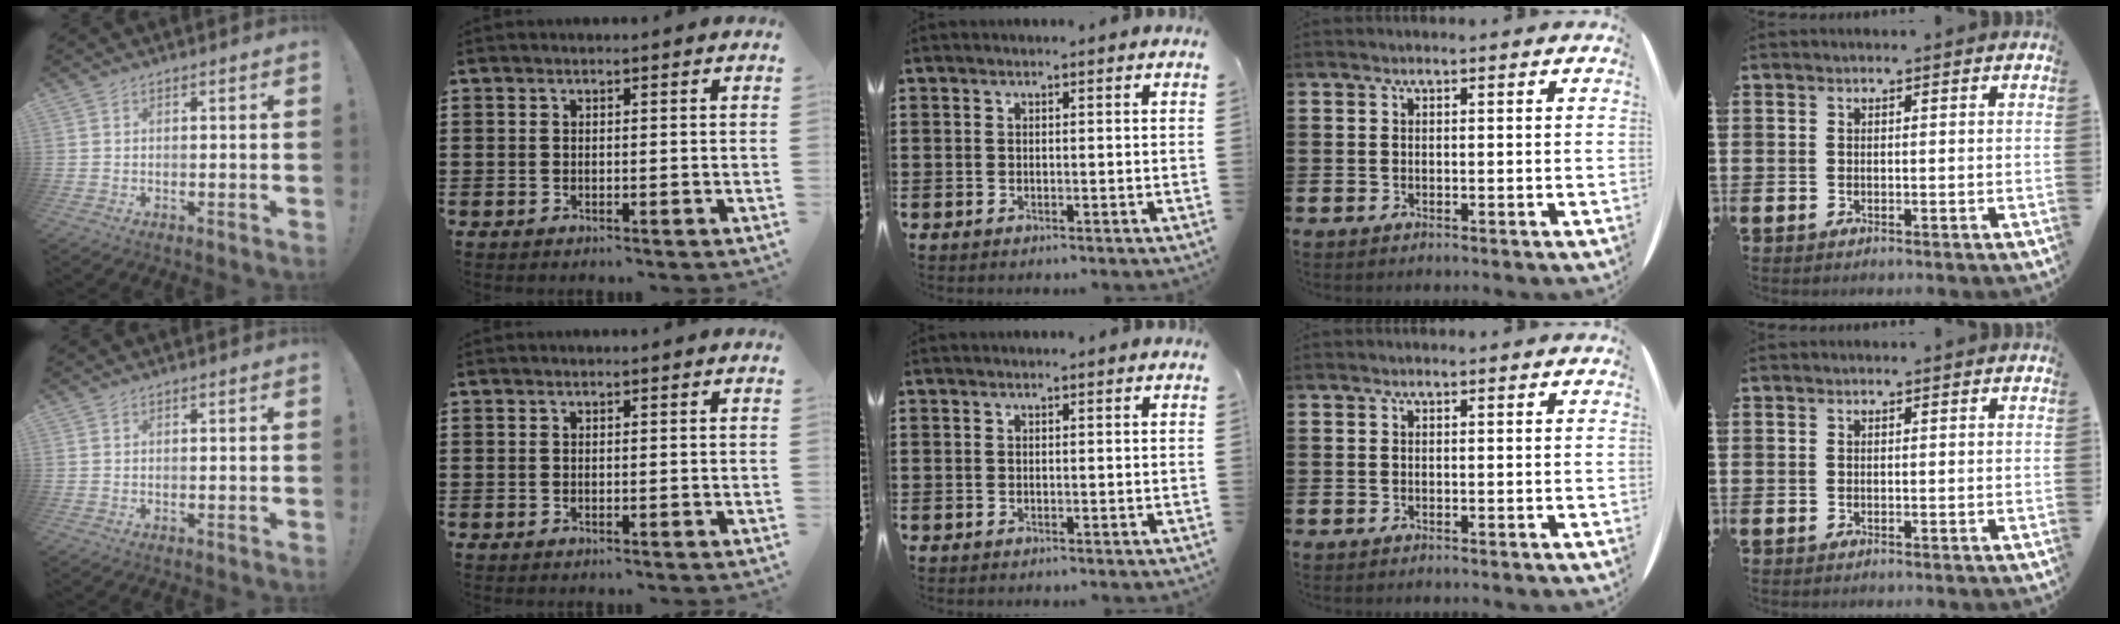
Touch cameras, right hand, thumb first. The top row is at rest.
{}